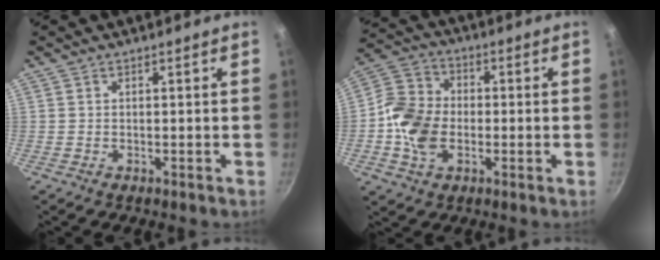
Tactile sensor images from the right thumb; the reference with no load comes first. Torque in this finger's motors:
{"motor_torque": [0.67, 0.83, 0.89, -0.73, 0.09]}